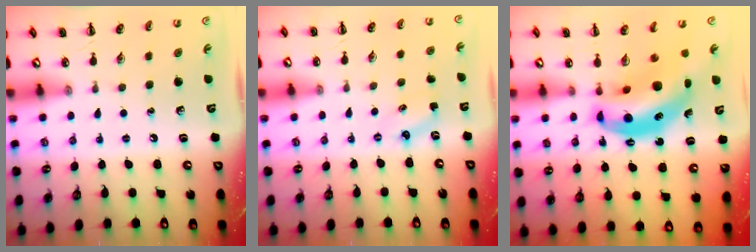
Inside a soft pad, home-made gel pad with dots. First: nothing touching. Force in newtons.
{"total": 2.8, "press": 2.7, "slide": 0.7}
{"total": 12.0, "press": 11.7, "slide": 2.8}